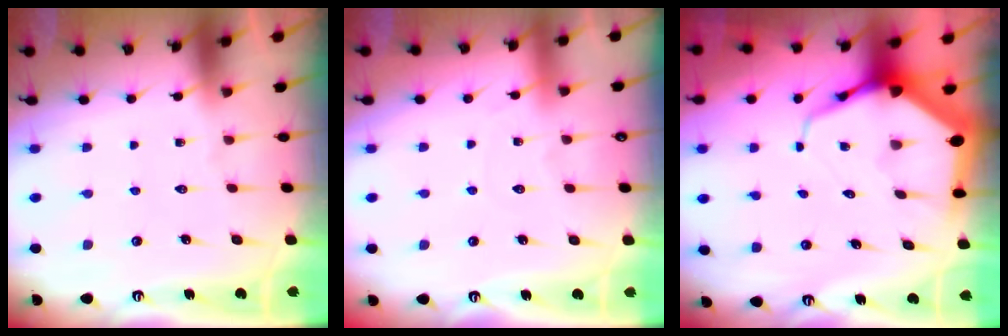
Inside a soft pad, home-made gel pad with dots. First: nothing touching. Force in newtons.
{"total": 2.8, "press": 2.8, "slide": 0.4}
{"total": 9.0, "press": 9.0, "slide": 1.0}